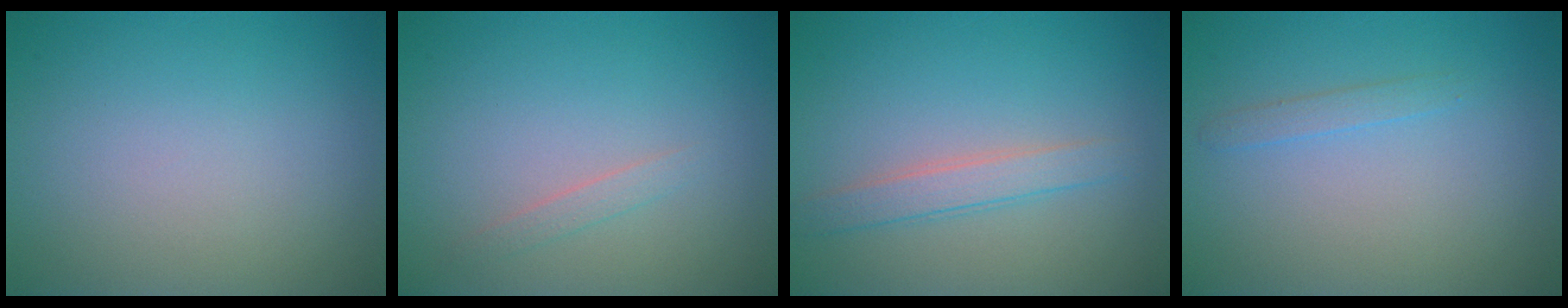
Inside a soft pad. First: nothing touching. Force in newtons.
{"total": 0.8, "press": 0.8, "slide": 0.1}
{"total": 2.3, "press": 2.2, "slide": 0.1}
{"total": 1.0, "press": 1.0, "slide": 0.0}